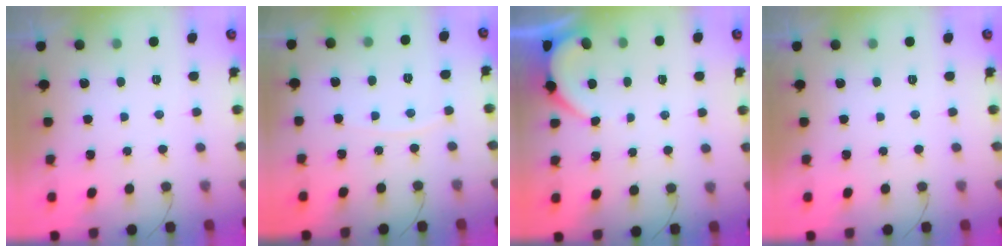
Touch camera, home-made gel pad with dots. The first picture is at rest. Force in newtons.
{"total": 3.3, "press": 3.3, "slide": 0.5}
{"total": 1.9, "press": 1.9, "slide": 0.3}
{"total": 0.0}